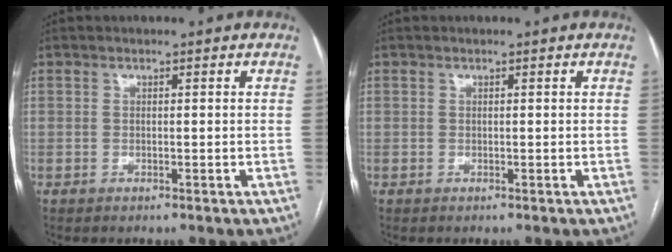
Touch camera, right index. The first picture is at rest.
{"total": 0.0}